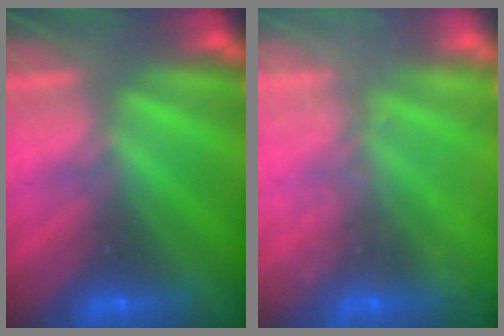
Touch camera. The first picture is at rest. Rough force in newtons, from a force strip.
{"total": 2.3}